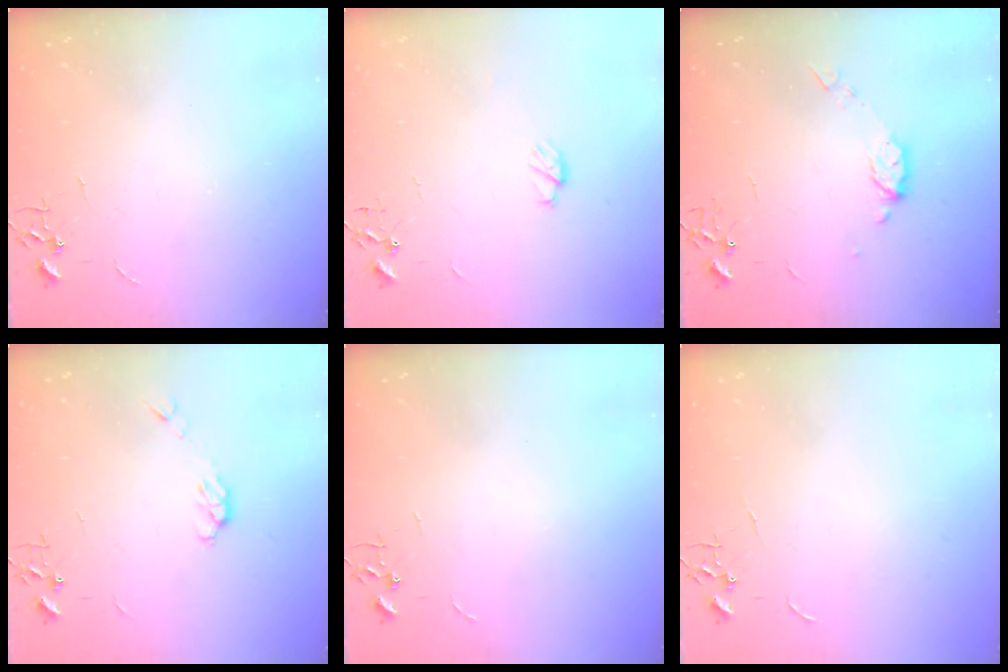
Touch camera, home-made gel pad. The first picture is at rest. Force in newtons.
{"total": 5.1, "press": 5.1, "slide": 0.5}
{"total": 7.2, "press": 7.1, "slide": 0.6}
{"total": 3.8, "press": 3.7, "slide": 0.6}
{"total": 0.0}
{"total": 0.0}